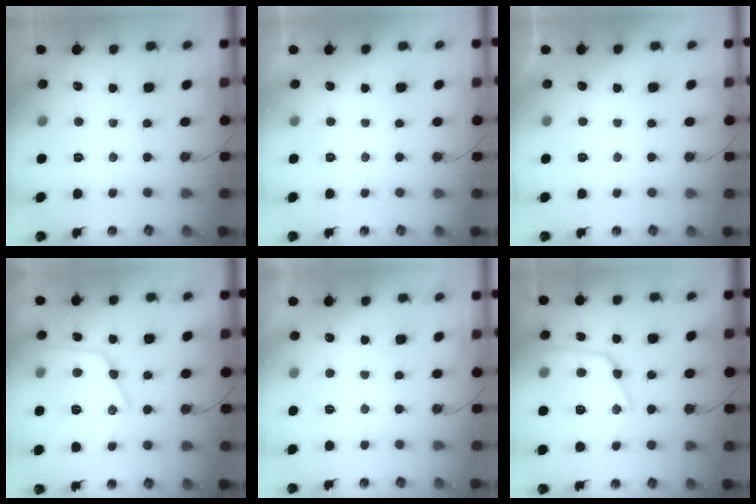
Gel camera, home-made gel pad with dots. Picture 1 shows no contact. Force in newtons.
{"total": 0.0}
{"total": 0.0}
{"total": 20.9, "press": 20.8, "slide": 2.2}
{"total": 2.8, "press": 2.7, "slide": 0.5}
{"total": 18.8, "press": 18.7, "slide": 1.6}